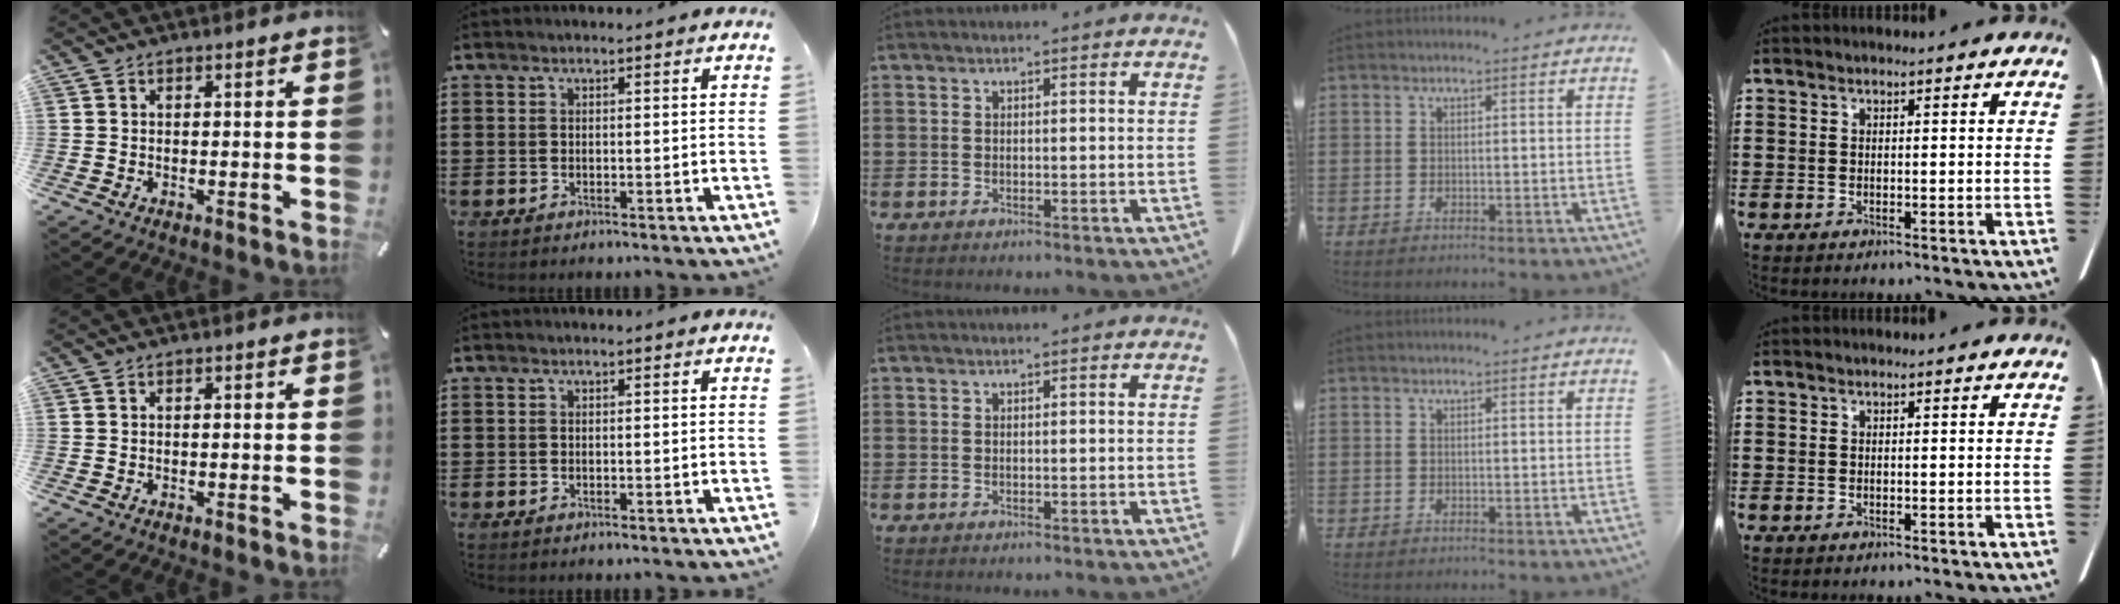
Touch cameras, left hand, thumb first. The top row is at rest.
{}